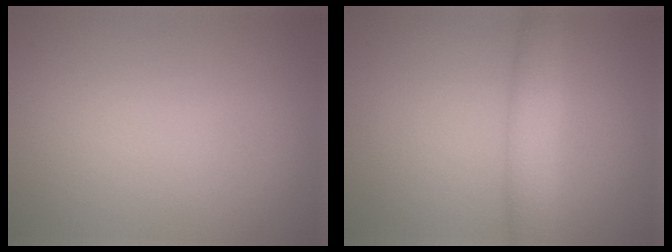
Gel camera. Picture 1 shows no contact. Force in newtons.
{"total": 3.2, "press": 3.2, "slide": 0.1}